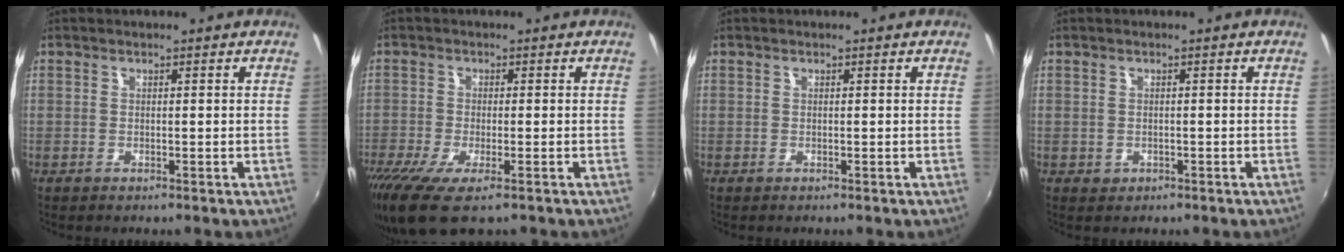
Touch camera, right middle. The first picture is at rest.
{"total": 10.2, "force": [-6.4, 3.0, 7.3], "torque": [-0.167, -0.046, -0.114]}
{"total": 0.0}
{"total": 1.0, "force": [-0.3, 1.0, 0.3], "torque": [-0.004, -0.003, -0.002]}